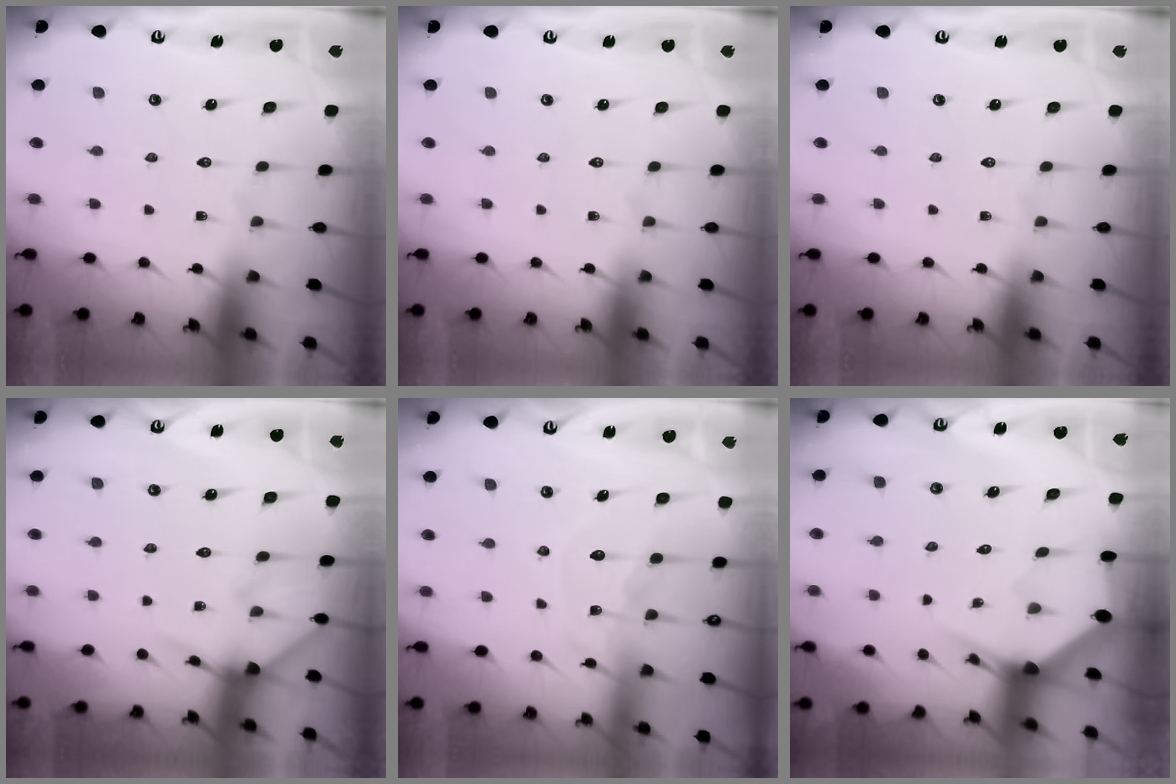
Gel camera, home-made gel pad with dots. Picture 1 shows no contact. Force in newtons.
{"total": 0.0}
{"total": 0.0}
{"total": 7.0, "press": 6.9, "slide": 0.8}
{"total": 10.3, "press": 10.3, "slide": 0.9}
{"total": 3.4, "press": 3.4, "slide": 0.4}